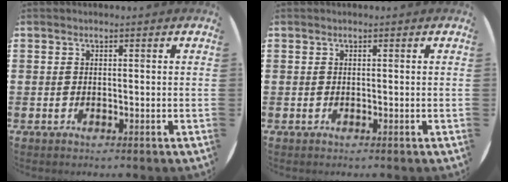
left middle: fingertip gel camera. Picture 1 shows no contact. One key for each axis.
{"total": 0.0}